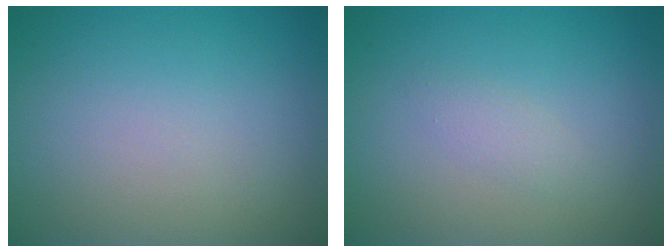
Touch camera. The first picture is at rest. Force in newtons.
{"total": 1.1, "press": 1.1, "slide": 0.0}